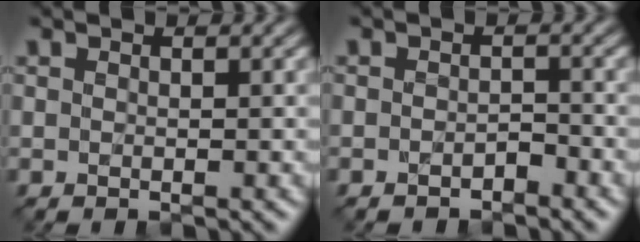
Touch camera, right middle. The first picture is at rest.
{"total": 0.8, "force": [-0.8, 0.0, 0.1], "torque": [-0.003, -0.003, -0.012]}